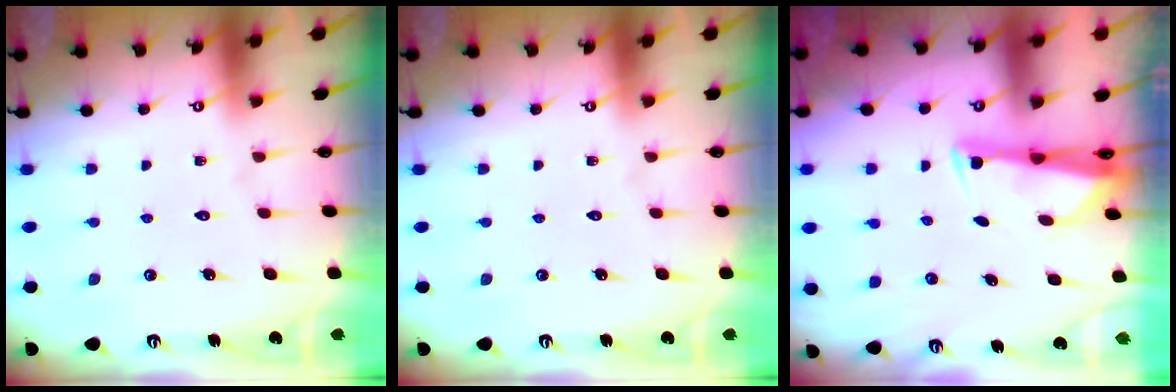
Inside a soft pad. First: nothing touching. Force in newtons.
{"total": 0.0}
{"total": 2.7, "press": 2.7, "slide": 0.6}